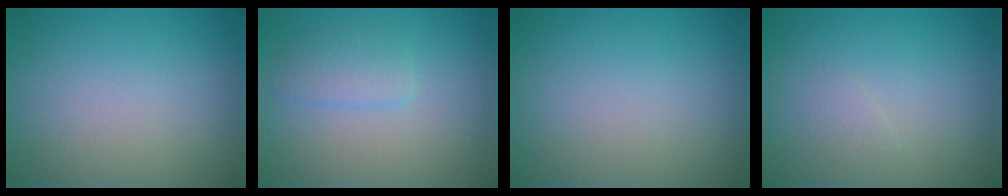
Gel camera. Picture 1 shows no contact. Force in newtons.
{"total": 1.9, "press": 1.9, "slide": 0.1}
{"total": 0.0}
{"total": 0.8, "press": 0.8, "slide": 0.0}